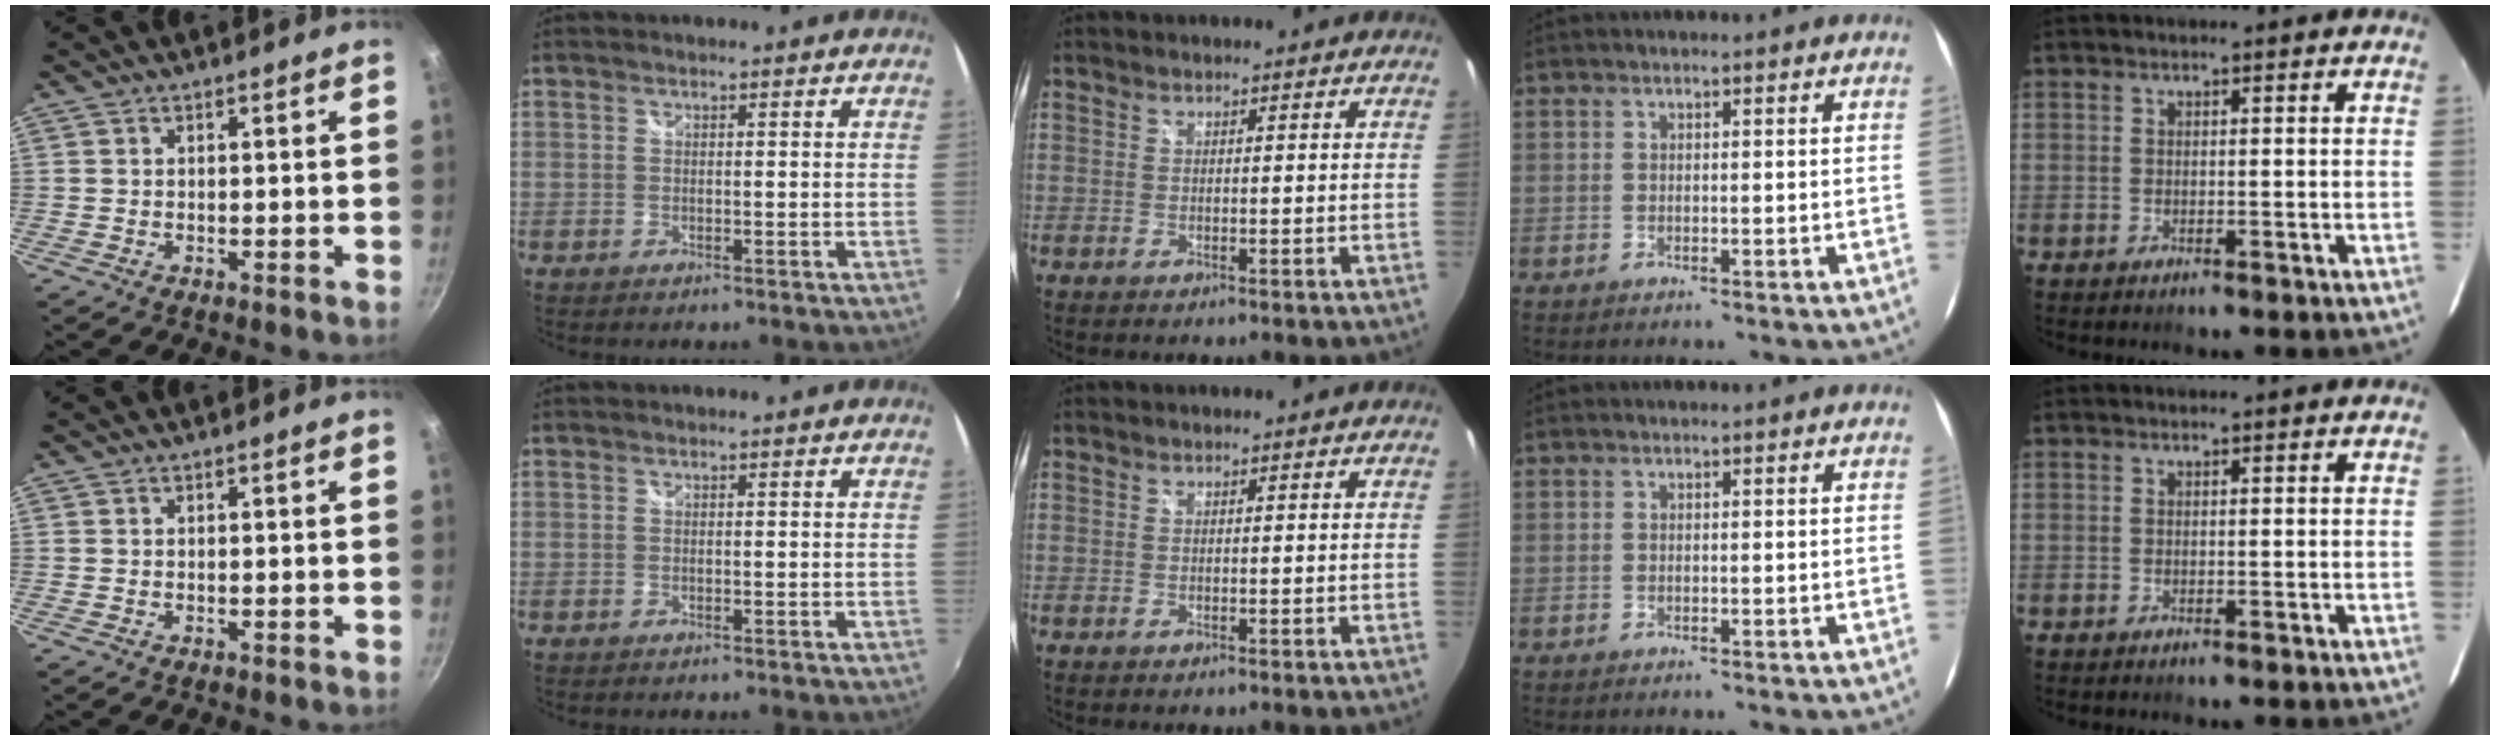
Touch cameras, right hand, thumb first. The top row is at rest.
{}